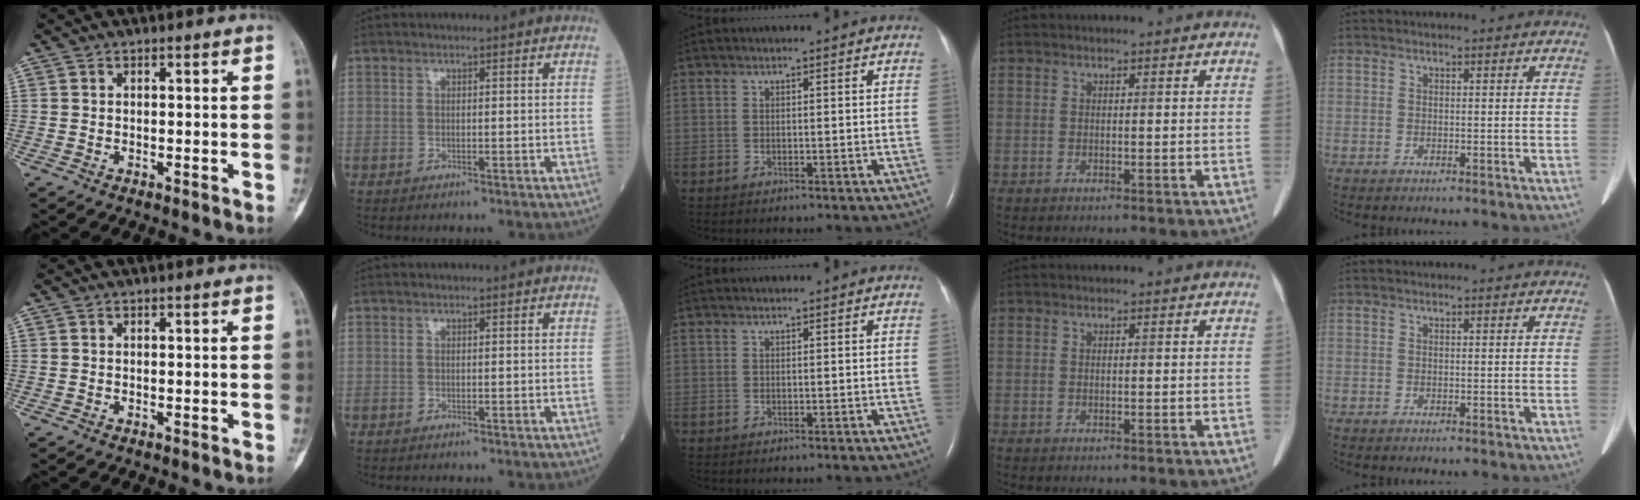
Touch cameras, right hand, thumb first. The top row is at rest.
{}